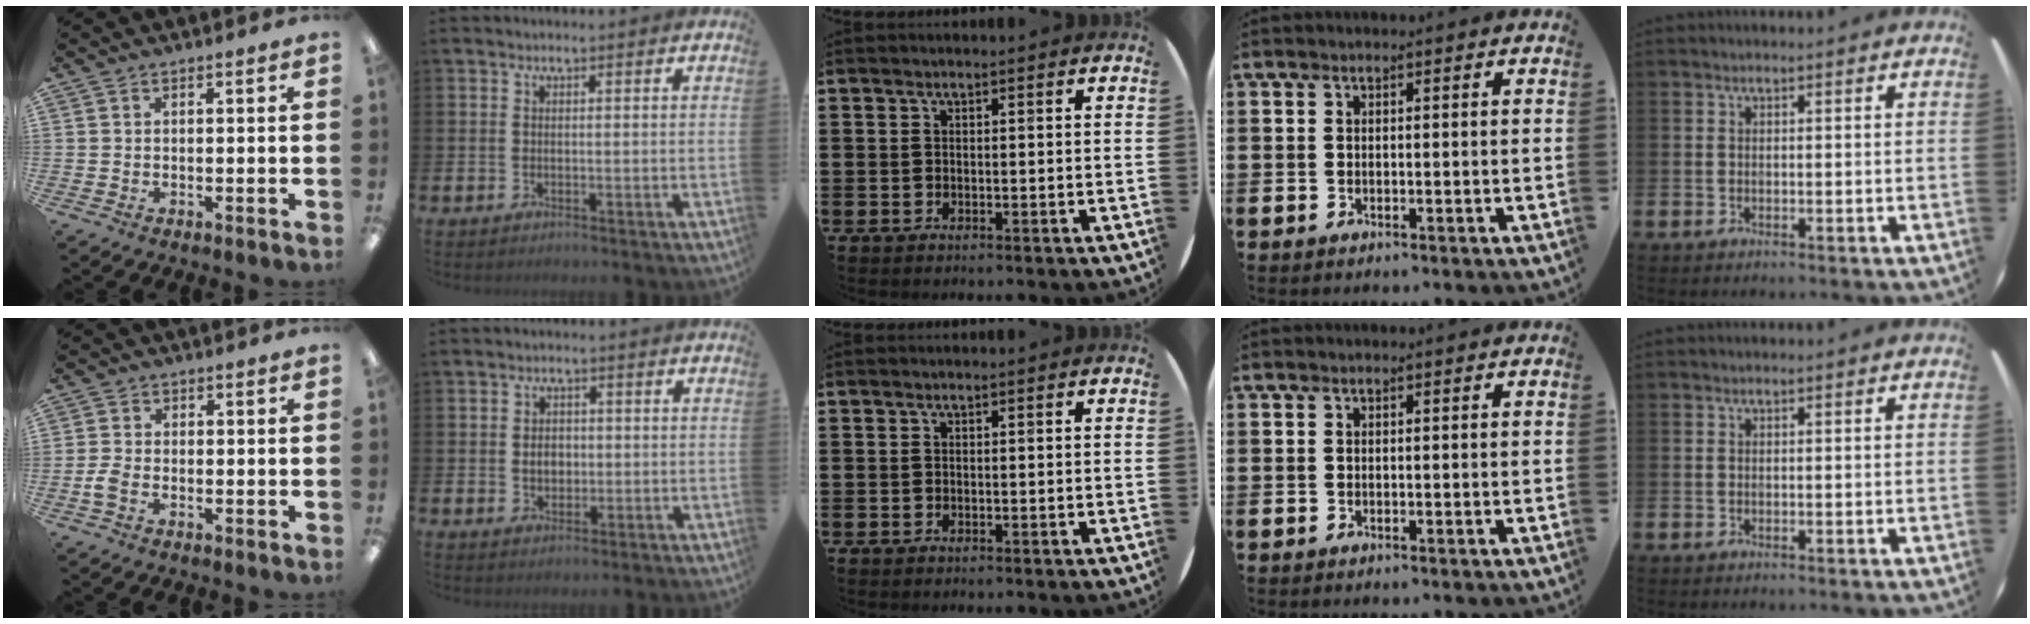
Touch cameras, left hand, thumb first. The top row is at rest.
{"thumb": {"total": 2.8, "force": [-1.1, 1.7, 1.9], "torque": [-0.037, 0.004, -0.020]}, "index": {"total": 2.8, "force": [0.0, 2.2, 1.6], "torque": [-0.020, 0.003, -0.007]}}